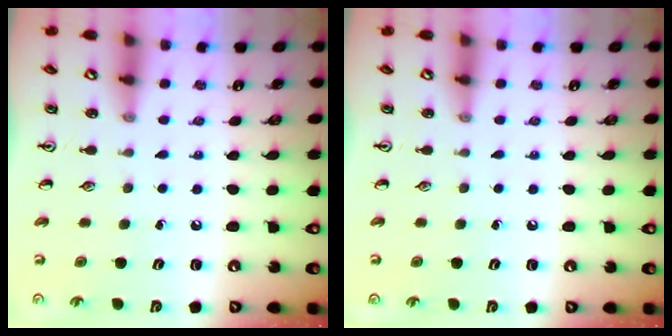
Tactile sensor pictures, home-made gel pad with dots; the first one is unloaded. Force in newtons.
{"total": 0.0}